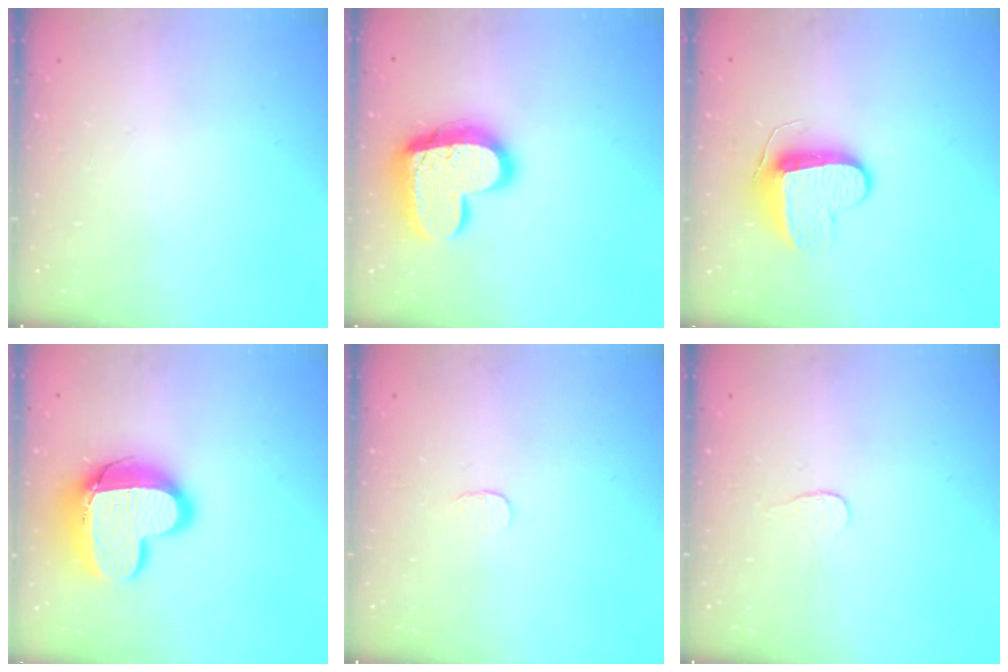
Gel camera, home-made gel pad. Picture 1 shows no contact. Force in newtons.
{"total": 18.4, "press": 18.3, "slide": 1.7}
{"total": 9.5, "press": 9.5, "slide": 0.0}
{"total": 16.2, "press": 16.2, "slide": 1.4}
{"total": 2.6, "press": 2.6, "slide": 0.2}
{"total": 2.7, "press": 2.7, "slide": 0.3}